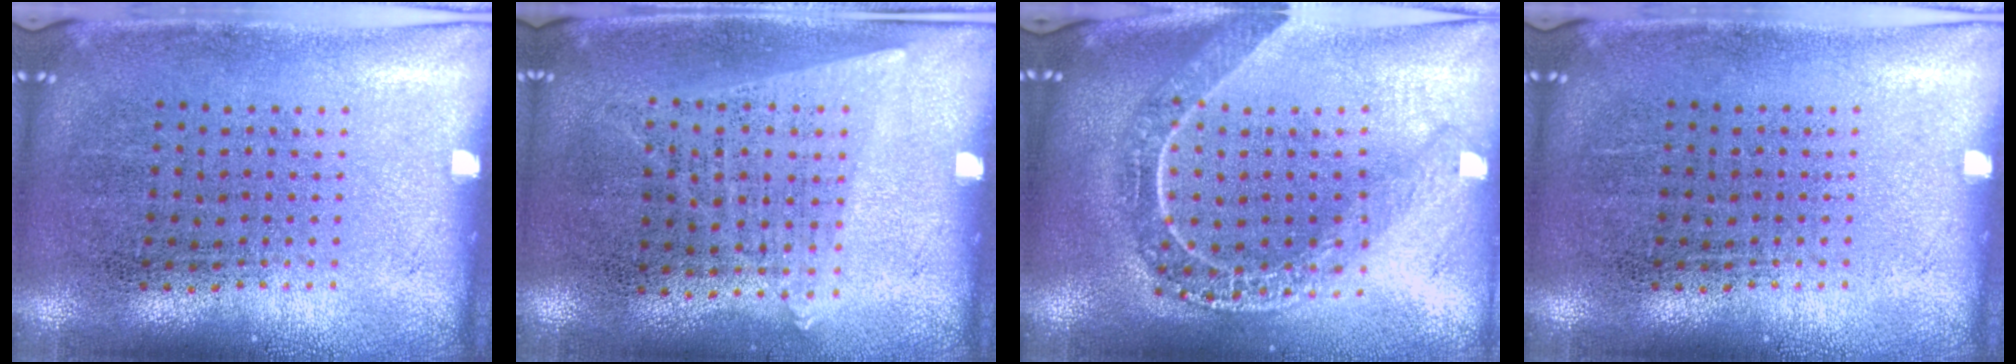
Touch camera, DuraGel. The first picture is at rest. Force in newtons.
{"total": 1.2, "press": 1.1, "slide": 0.5}
{"total": 2.2, "press": 1.8, "slide": 1.2}
{"total": 0.0}